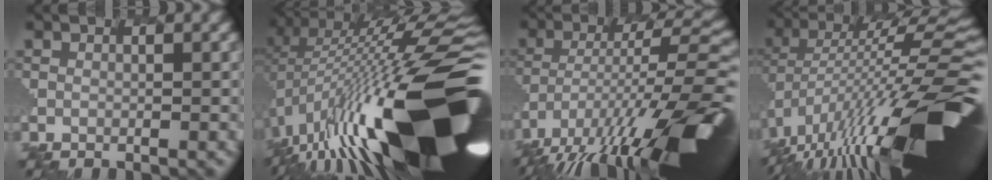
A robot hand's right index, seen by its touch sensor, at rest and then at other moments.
{"total": 18.9, "force": [-3.8, 6.0, 17.6], "torque": [-0.279, -0.017, -0.057]}
{"total": 14.7, "force": [-7.9, 4.2, 11.7], "torque": [-0.225, -0.003, -0.140]}
{"total": 14.9, "force": [-4.3, 4.3, 13.6], "torque": [-0.248, 0.016, -0.089]}